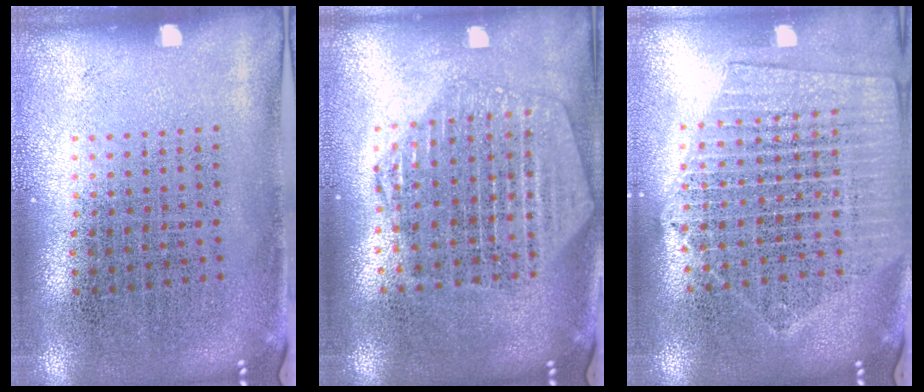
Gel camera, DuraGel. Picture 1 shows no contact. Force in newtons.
{"total": 2.2, "press": 2.0, "slide": 1.0}
{"total": 1.9, "press": 1.8, "slide": 0.7}